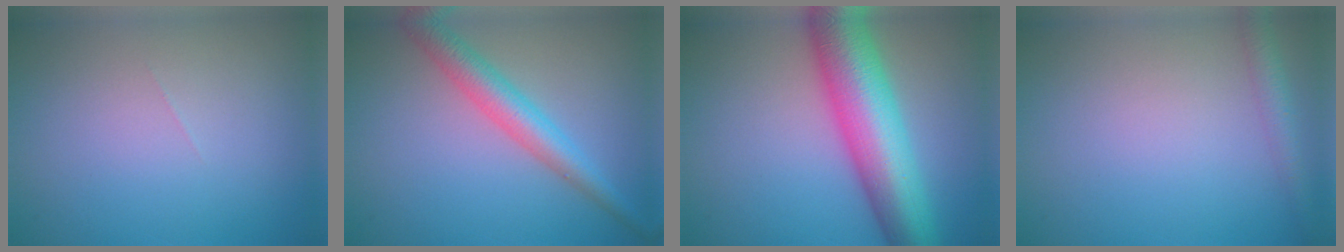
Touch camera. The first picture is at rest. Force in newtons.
{"total": 4.3, "press": 4.3, "slide": 0.1}
{"total": 11.2, "press": 11.2, "slide": 0.3}
{"total": 2.2, "press": 2.2, "slide": 0.1}